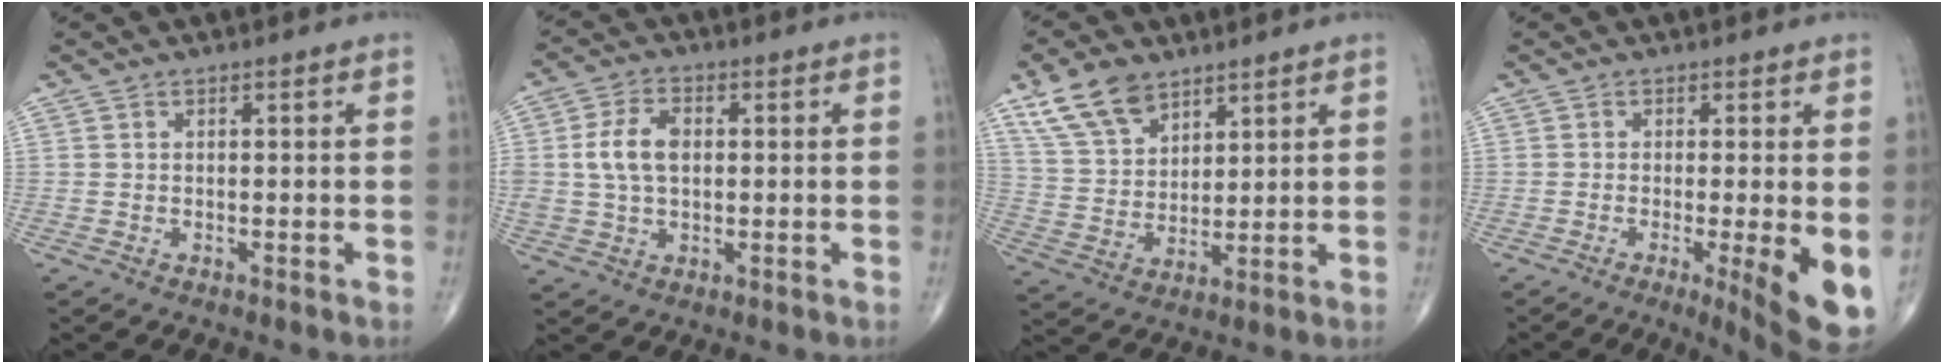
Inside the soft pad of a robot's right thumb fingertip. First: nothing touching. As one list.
[{"total": 7.8, "force": [0.8, 5.0, 5.9], "torque": [-0.110, 0.008, 0.016]}, {"total": 10.9, "force": [7.2, 6.1, 5.3], "torque": [-0.085, -0.027, 0.147]}, {"total": 9.8, "force": [-2.4, 2.1, 9.2], "torque": [-0.128, -0.023, -0.034]}]